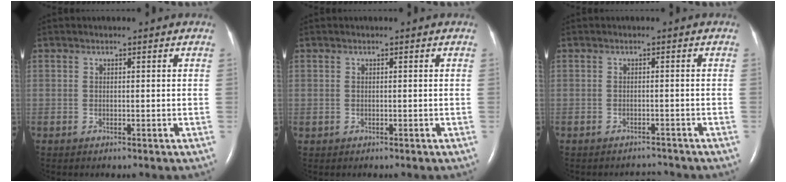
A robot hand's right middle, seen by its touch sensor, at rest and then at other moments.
{"total": 0.0}
{"total": 1.6, "force": [-1.5, 0.1, -0.5], "torque": [0.004, -0.006, -0.019]}